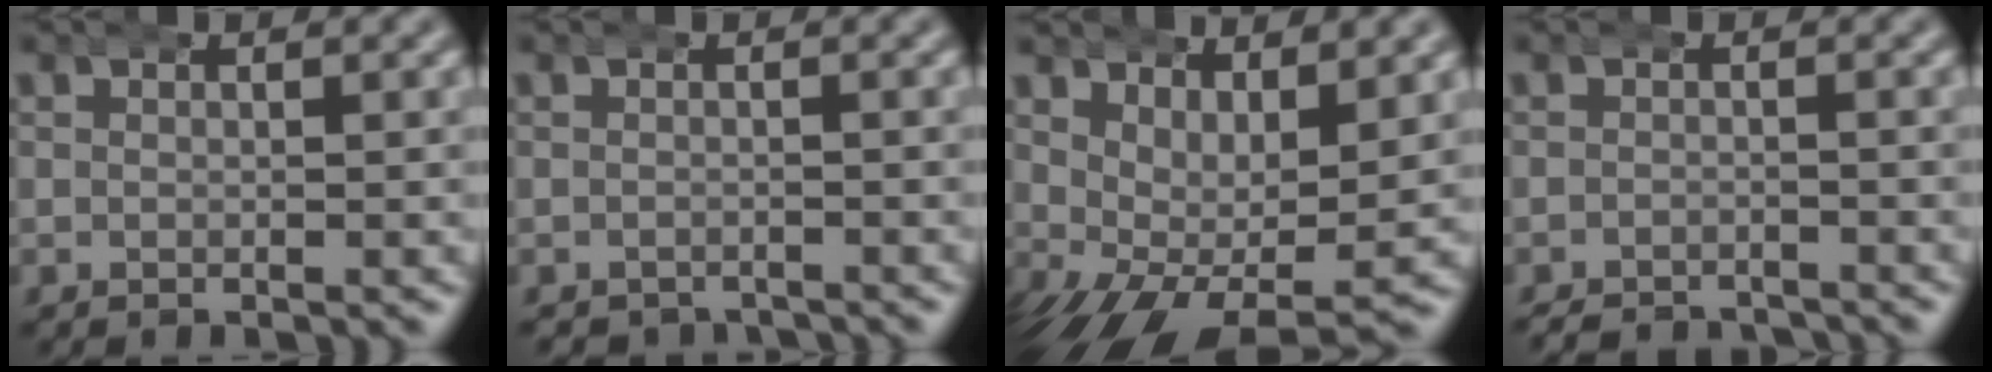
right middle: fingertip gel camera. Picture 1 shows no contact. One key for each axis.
{"total": 2.2, "fx": -2.1, "fy": 0.5, "fz": -0.3, "tx": 0.008, "ty": -0.013, "tz": -0.028}
{"total": 6.5, "fx": -1.1, "fy": 3.8, "fz": 5.1, "tx": -0.106, "ty": -0.042, "tz": 0.002}
{"total": 3.6, "fx": -3.6, "fy": 0.5, "fz": 0.2, "tx": -0.001, "ty": -0.017, "tz": -0.054}